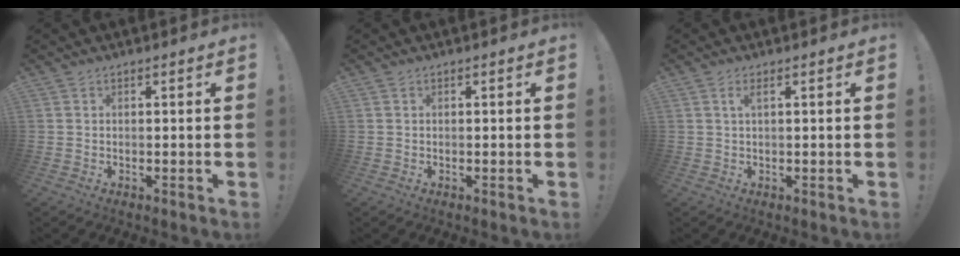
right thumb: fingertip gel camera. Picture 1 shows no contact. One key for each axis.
{"total": 0.0}
{"total": 1.8, "fx": 0.6, "fy": 0.0, "fz": 1.7, "tx": -0.026, "ty": -0.001, "tz": 0.008}